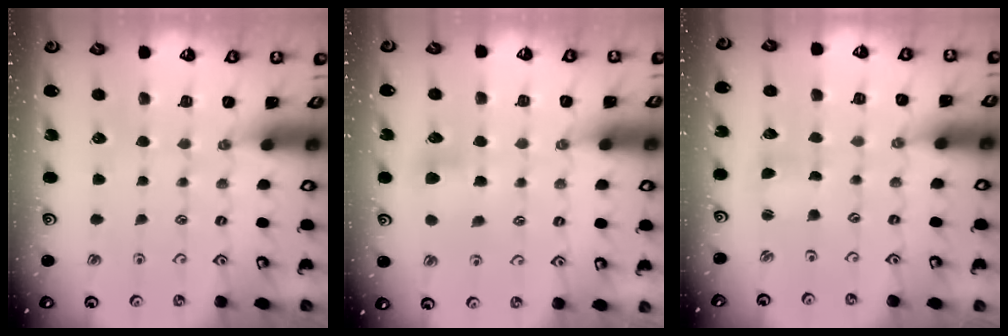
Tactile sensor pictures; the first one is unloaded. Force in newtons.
{"total": 6.2, "press": 6.2, "slide": 0.8}
{"total": 1.4, "press": 1.3, "slide": 0.3}